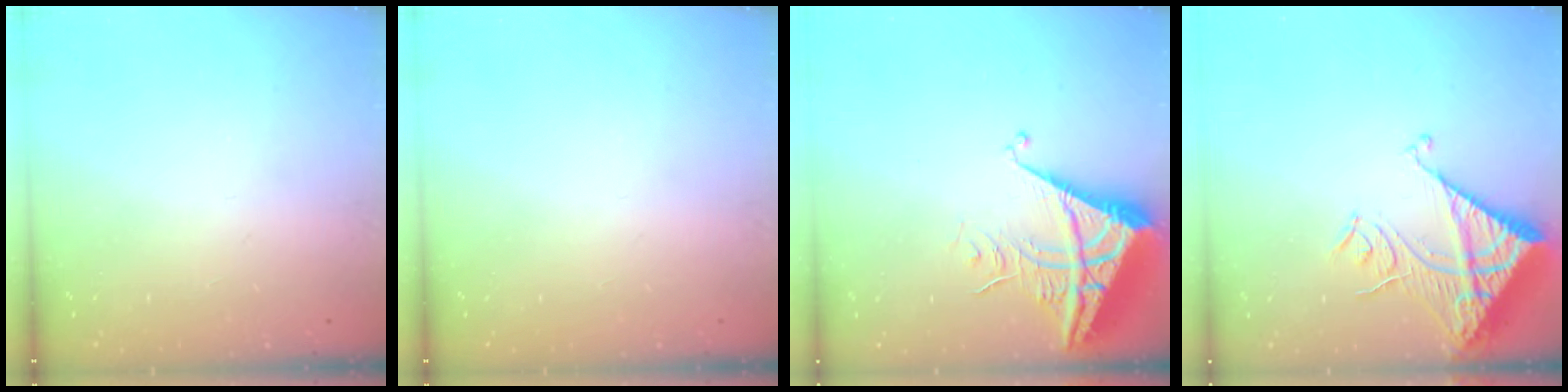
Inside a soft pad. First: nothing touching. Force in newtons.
{"total": 0.0}
{"total": 7.0, "press": 7.0, "slide": 0.8}
{"total": 14.3, "press": 14.2, "slide": 1.6}